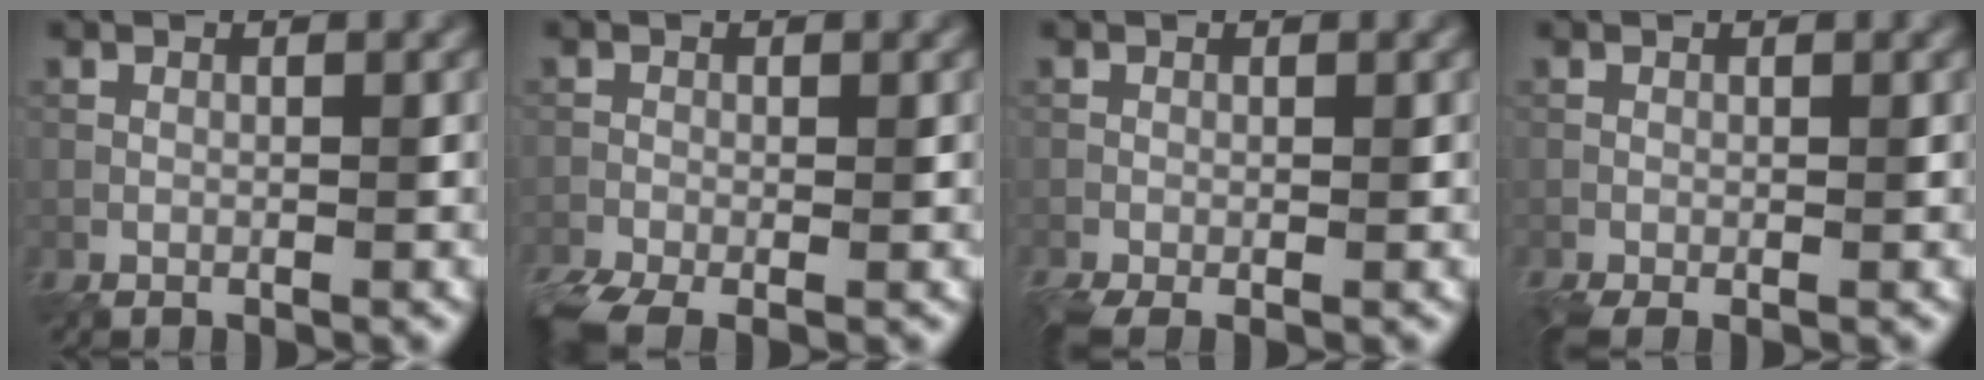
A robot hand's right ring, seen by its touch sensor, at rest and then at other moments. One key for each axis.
{"total": 4.6, "fx": -3.2, "fy": 1.6, "fz": 3.0, "tx": -0.068, "ty": -0.018, "tz": -0.061}
{"total": 2.3, "fx": -1.2, "fy": 0.8, "fz": 1.8, "tx": -0.037, "ty": -0.012, "tz": -0.023}
{"total": 1.7, "fx": -0.8, "fy": 0.5, "fz": 1.4, "tx": -0.030, "ty": -0.007, "tz": -0.016}